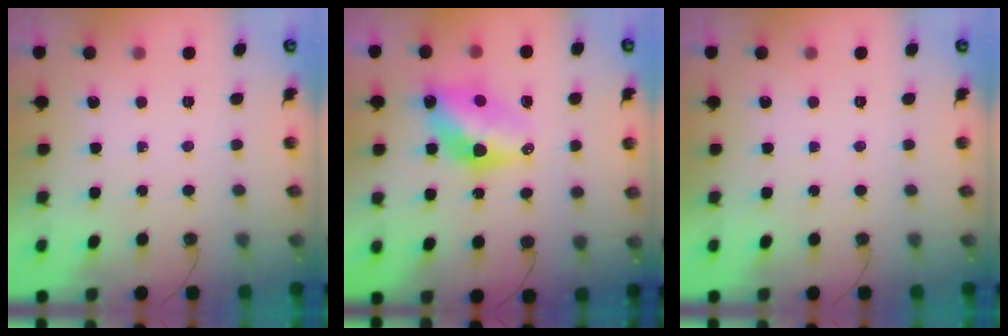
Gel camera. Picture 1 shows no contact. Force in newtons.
{"total": 10.9, "press": 10.9, "slide": 0.6}
{"total": 0.0}